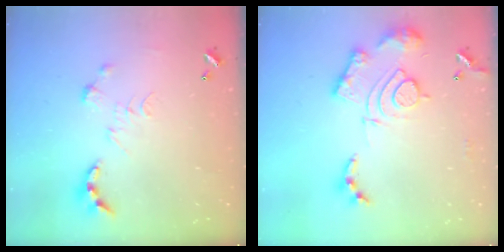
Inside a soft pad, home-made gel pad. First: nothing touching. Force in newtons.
{"total": 17.4, "press": 17.3, "slide": 1.7}